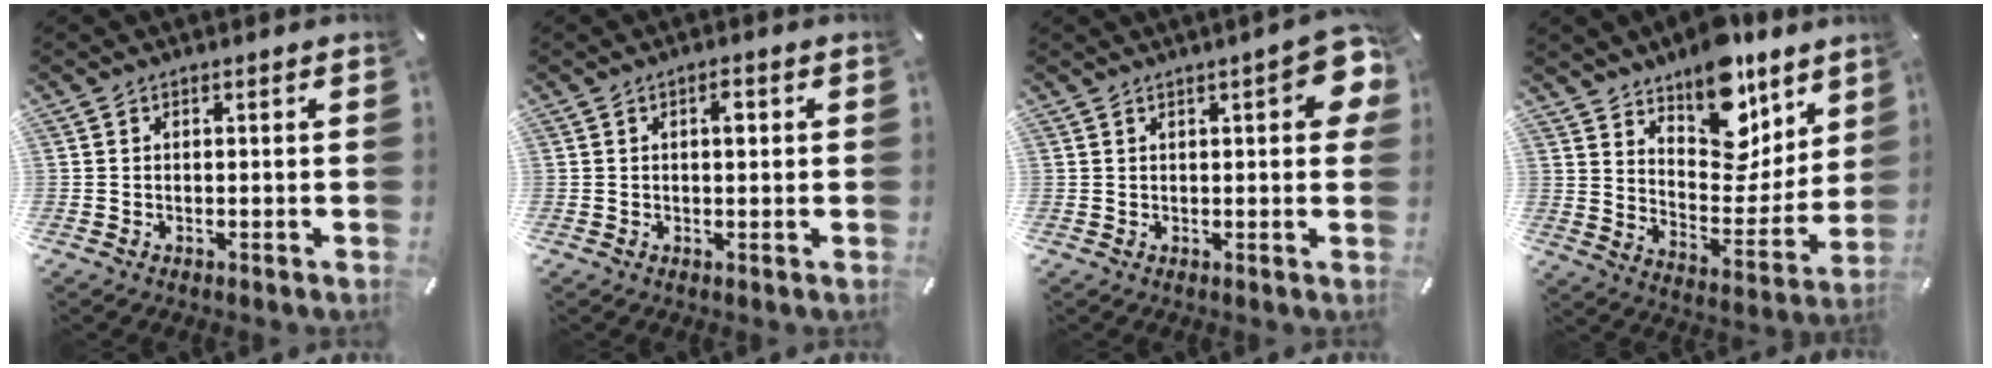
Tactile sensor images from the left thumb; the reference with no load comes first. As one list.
[{"total": 2.6, "force": [0.6, 1.2, 2.2], "torque": [-0.031, 0.002, 0.004]}, {"total": 8.0, "force": [2.6, 2.6, 7.1], "torque": [-0.093, -0.005, 0.038]}, {"total": 15.0, "force": [11.7, 7.7, 5.5], "torque": [-0.067, -0.108, 0.205]}]